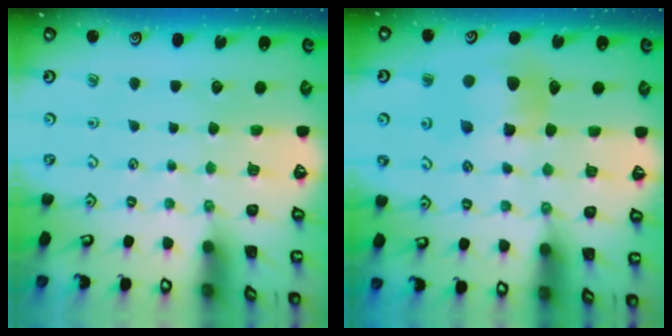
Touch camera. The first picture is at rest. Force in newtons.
{"total": 9.7, "press": 9.6, "slide": 1.0}